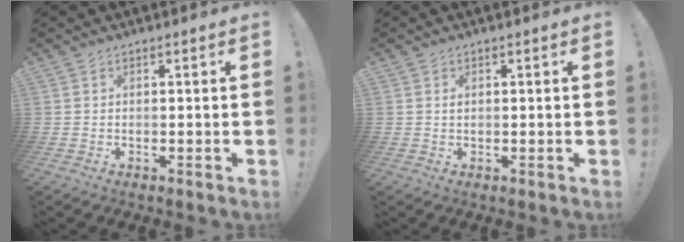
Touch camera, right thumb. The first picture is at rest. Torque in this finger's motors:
{"motor_torque": [-0.21, 0.09, -0.08, 0.03, 0.00]}